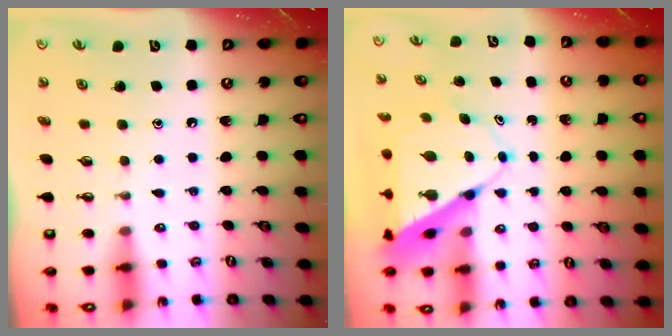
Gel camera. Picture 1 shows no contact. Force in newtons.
{"total": 9.4, "press": 9.4, "slide": 0.8}